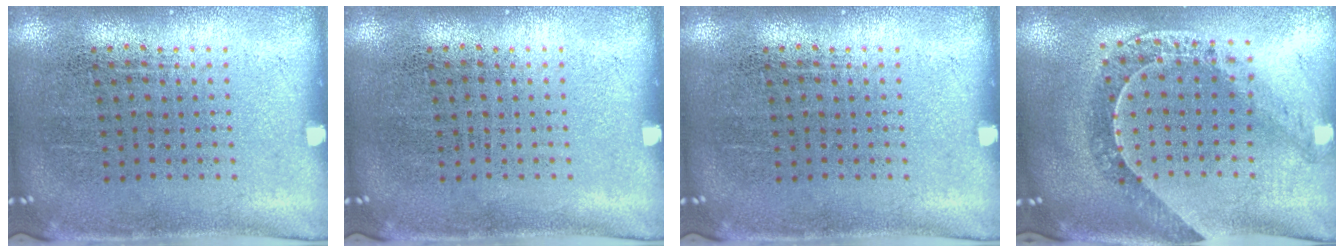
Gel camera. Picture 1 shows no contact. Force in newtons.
{"total": 0.0}
{"total": 0.0}
{"total": 1.1, "press": 1.0, "slide": 0.2}